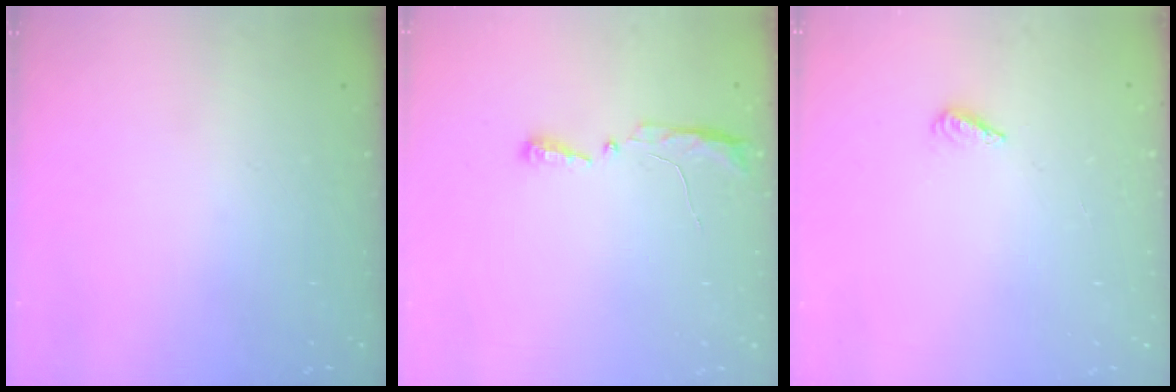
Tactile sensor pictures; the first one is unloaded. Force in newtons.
{"total": 8.2, "press": 5.2, "slide": 6.2}
{"total": 2.3, "press": 2.2, "slide": 0.8}